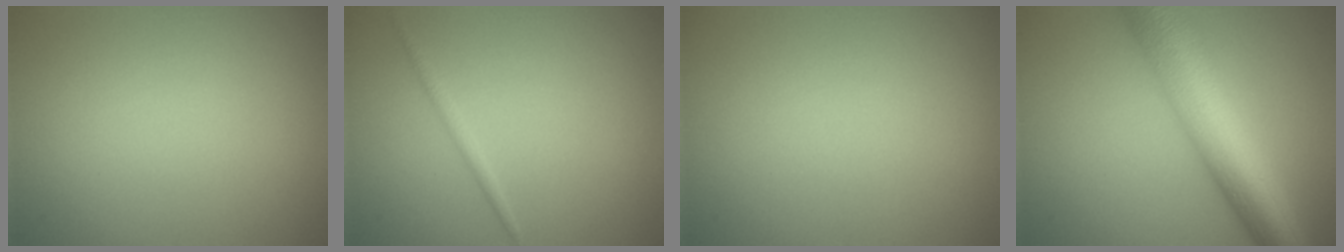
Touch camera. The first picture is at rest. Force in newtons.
{"total": 0.9, "press": 0.9, "slide": 0.0}
{"total": 0.0}
{"total": 10.0, "press": 10.0, "slide": 0.3}